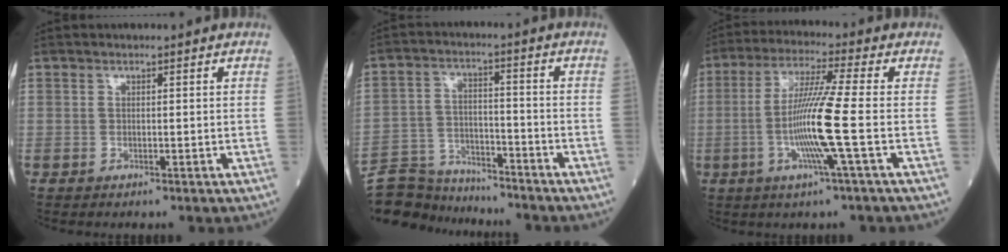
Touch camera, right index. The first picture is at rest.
{"total": 11.5, "force": [-11.2, 2.8, 0.8], "torque": [-0.014, 0.026, -0.193]}
{"total": 10.8, "force": [-2.2, -1.5, 10.5], "torque": [-0.206, -0.010, -0.047]}